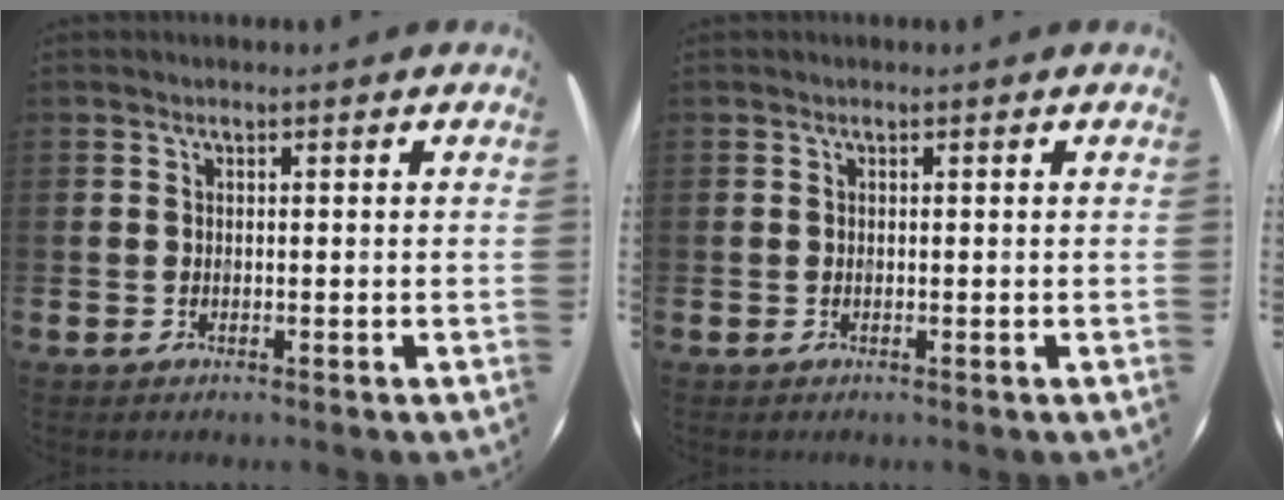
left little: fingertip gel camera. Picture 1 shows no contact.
{"total": 0.0}